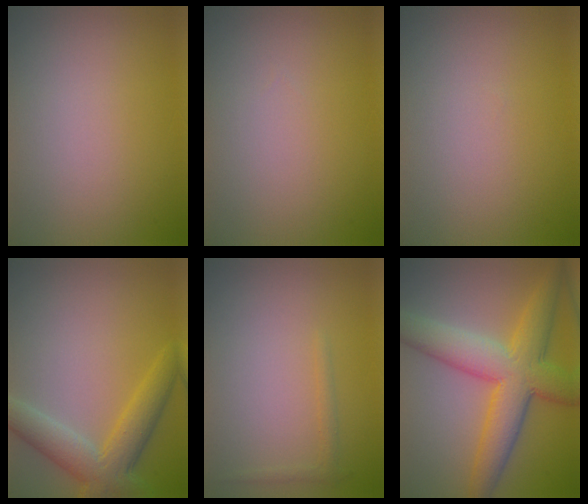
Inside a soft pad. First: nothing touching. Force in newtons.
{"total": 0.0}
{"total": 0.0}
{"total": 5.3, "press": 5.3, "slide": 0.4}
{"total": 0.8, "press": 0.8, "slide": 0.1}
{"total": 8.3, "press": 8.3, "slide": 0.1}